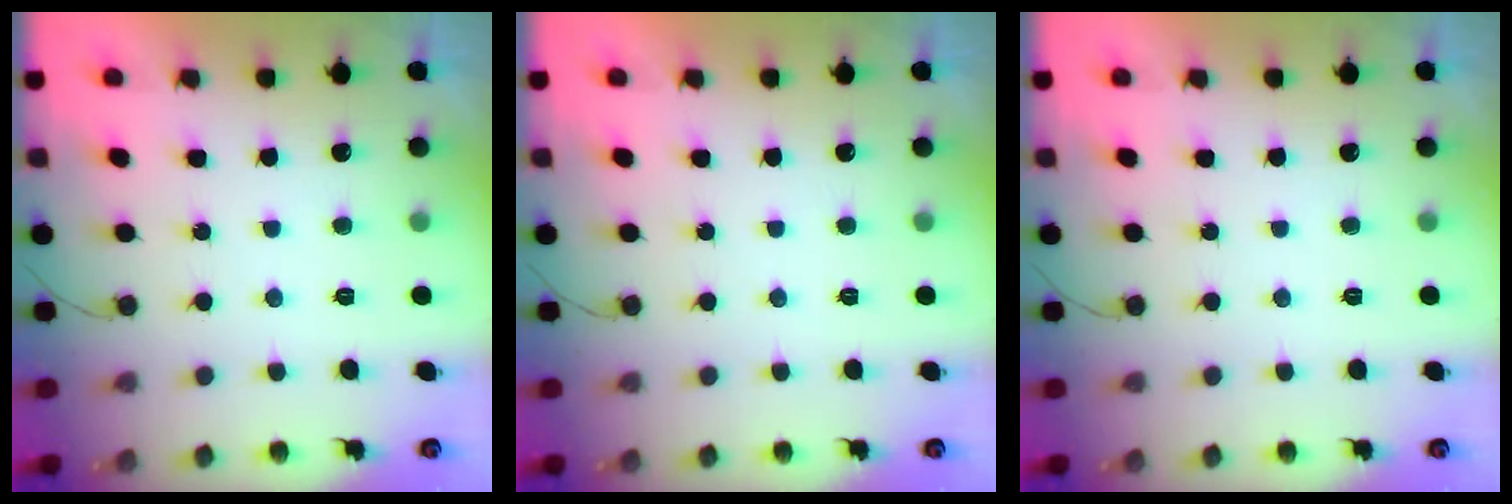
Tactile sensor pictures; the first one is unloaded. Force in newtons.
{"total": 0.0}
{"total": 0.0}